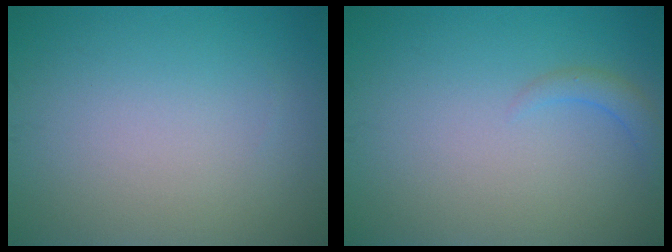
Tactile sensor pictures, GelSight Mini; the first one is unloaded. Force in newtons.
{"total": 1.4, "press": 1.4, "slide": 0.2}